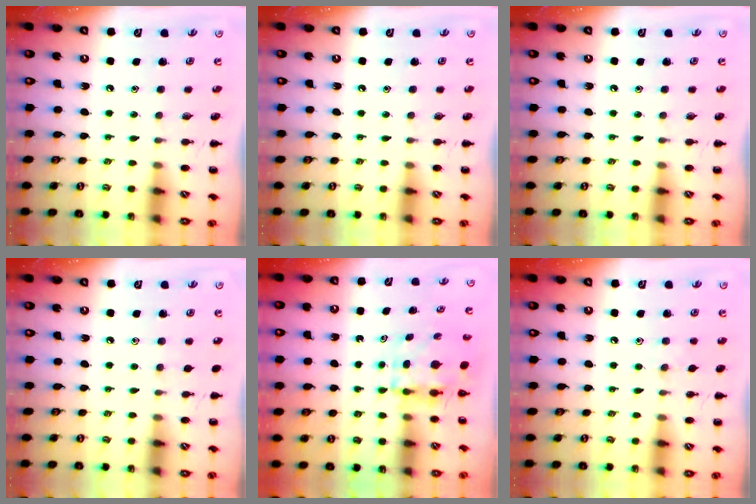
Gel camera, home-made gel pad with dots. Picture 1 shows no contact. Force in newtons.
{"total": 0.0}
{"total": 0.0}
{"total": 2.5, "press": 2.2, "slide": 1.2}
{"total": 3.9, "press": 3.9, "slide": 0.3}
{"total": 5.3, "press": 5.1, "slide": 1.6}